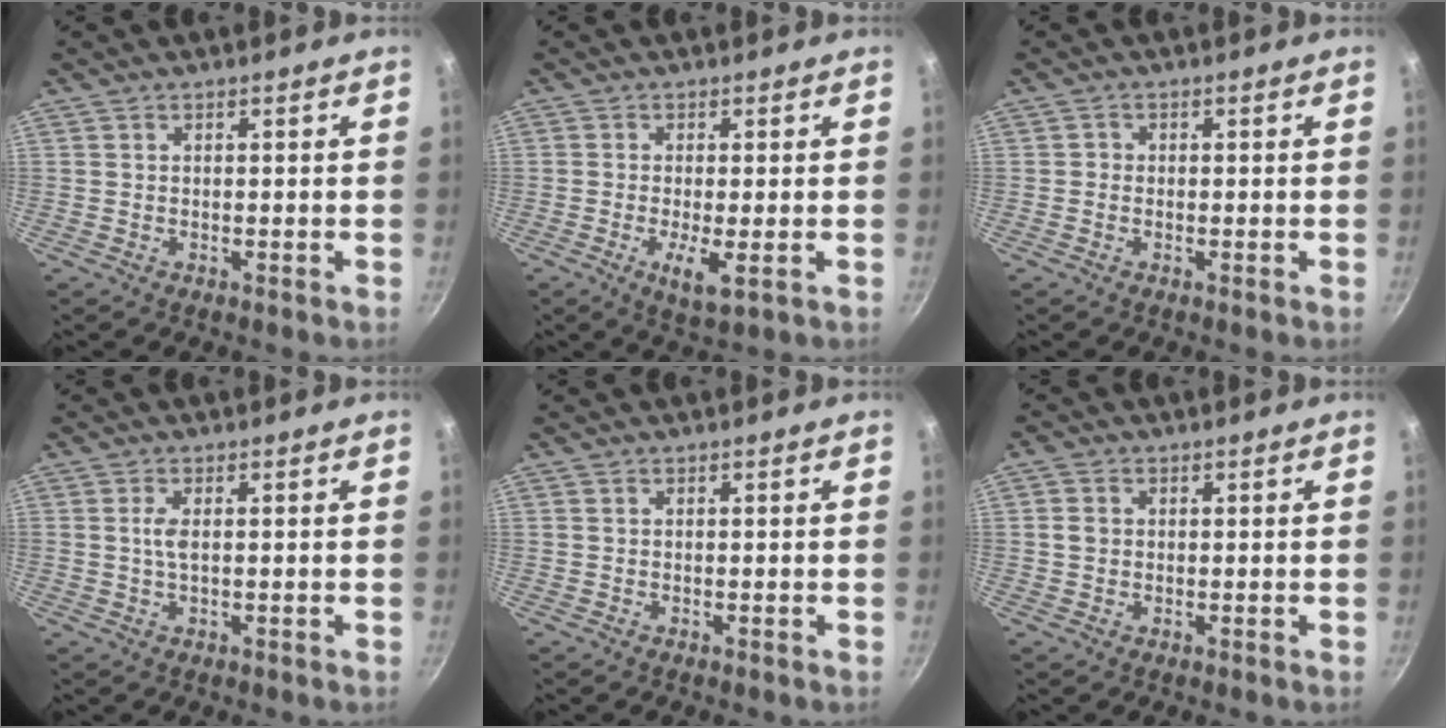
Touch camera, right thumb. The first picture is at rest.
{"total": 4.9, "force": [-1.3, 1.2, 4.6], "torque": [-0.089, -0.010, -0.018]}
{"total": 0.8, "force": [-0.4, 0.7, 0.1], "torque": [0.001, 0.002, -0.009]}
{"total": 2.4, "force": [0.3, 0.9, 2.2], "torque": [-0.051, 0.002, 0.004]}
{"total": 0.0}
{"total": 2.5, "force": [0.2, 2.1, 1.3], "torque": [-0.018, 0.004, 0.000]}